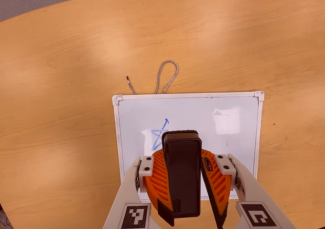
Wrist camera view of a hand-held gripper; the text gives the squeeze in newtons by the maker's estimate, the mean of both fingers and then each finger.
{"total": 10.8, "left": 10.3, "right": 11.4}